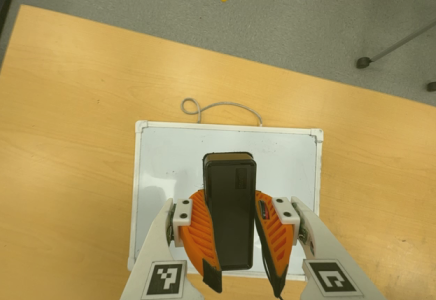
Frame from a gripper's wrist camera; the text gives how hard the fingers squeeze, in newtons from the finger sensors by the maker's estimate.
{"total": 12.3, "left": 10.3, "right": 14.2}